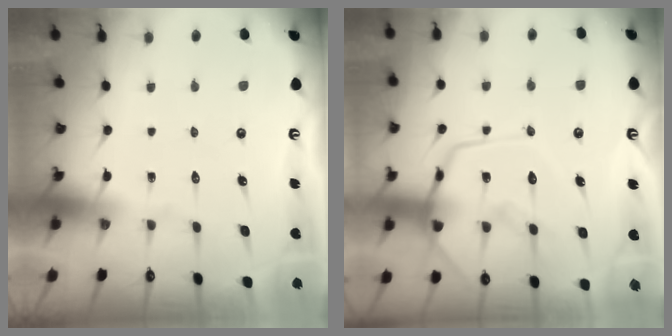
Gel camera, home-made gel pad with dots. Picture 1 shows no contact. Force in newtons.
{"total": 14.1, "press": 14.1, "slide": 1.3}